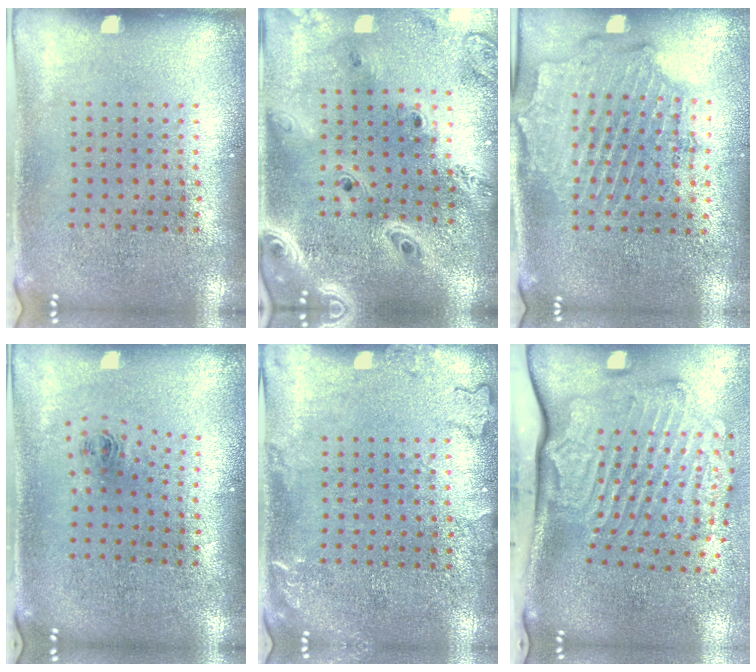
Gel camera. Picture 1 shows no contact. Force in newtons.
{"total": 3.5, "press": 2.7, "slide": 2.1}
{"total": 1.8, "press": 1.7, "slide": 0.6}
{"total": 0.9, "press": 0.4, "slide": 0.8}
{"total": 1.7, "press": 1.6, "slide": 0.3}
{"total": 3.6, "press": 2.4, "slide": 2.6}